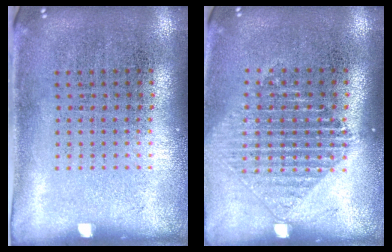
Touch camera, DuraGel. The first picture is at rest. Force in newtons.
{"total": 1.4, "press": 1.3, "slide": 0.6}